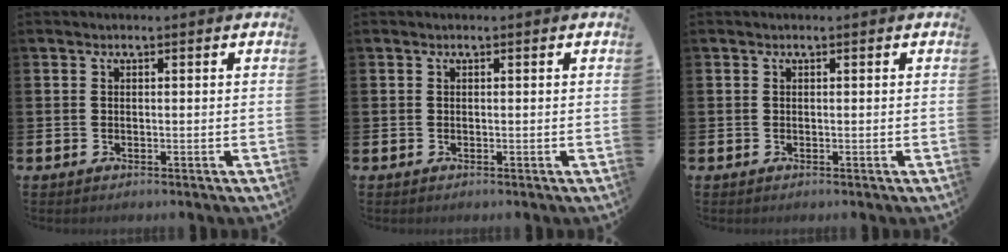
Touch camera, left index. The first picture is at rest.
{"total": 0.0}
{"total": 0.0}